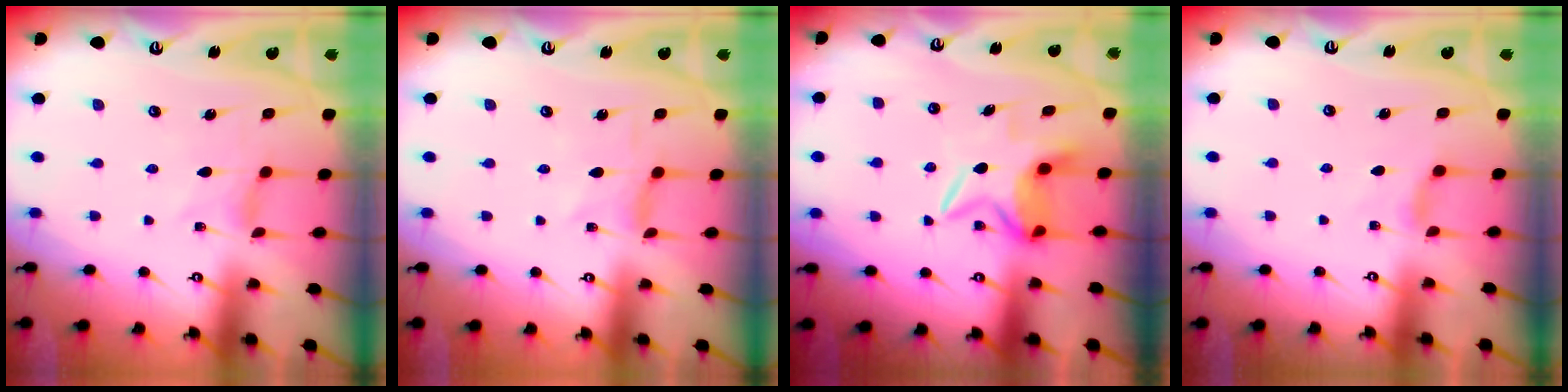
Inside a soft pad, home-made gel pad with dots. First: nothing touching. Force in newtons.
{"total": 0.7, "press": 0.6, "slide": 0.3}
{"total": 7.5, "press": 7.5, "slide": 0.7}
{"total": 2.9, "press": 2.9, "slide": 0.5}